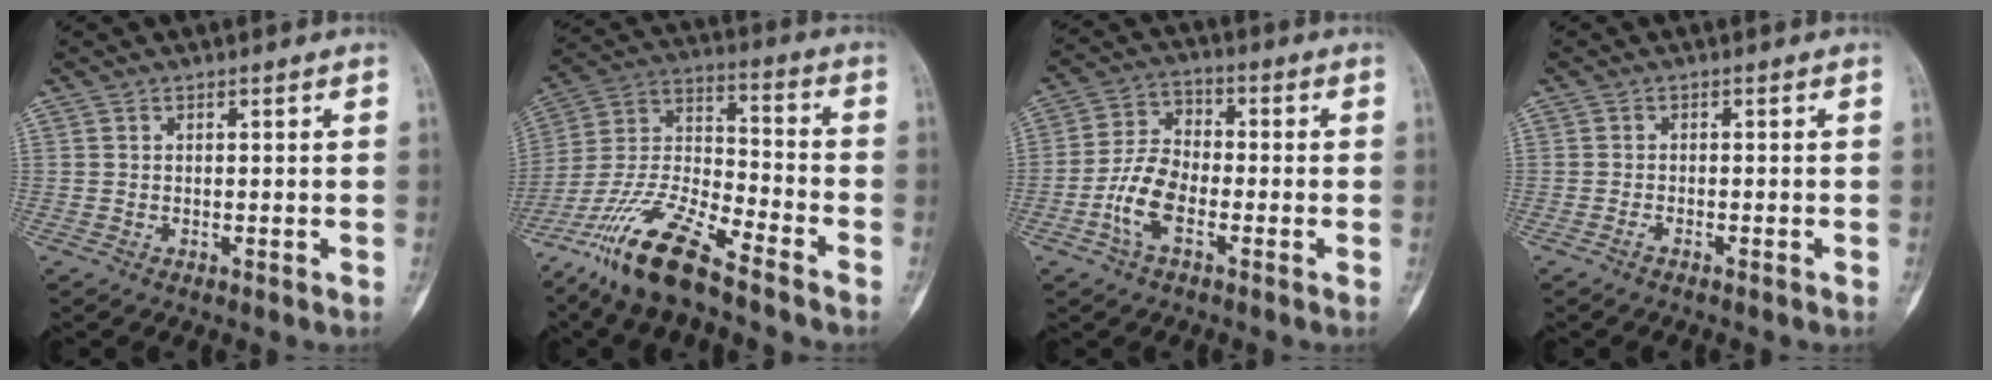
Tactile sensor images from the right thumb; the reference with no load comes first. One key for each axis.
{"total": 17.1, "fx": -12.5, "fy": 4.0, "fz": 11.0, "tx": -0.219, "ty": 0.061, "tz": -0.235}
{"total": 8.7, "fx": -3.3, "fy": 4.8, "fz": 6.5, "tx": -0.127, "ty": 0.025, "tz": -0.071}
{"total": 1.0, "fx": -0.8, "fy": 0.2, "fz": 0.5, "tx": -0.017, "ty": 0.004, "tz": -0.014}